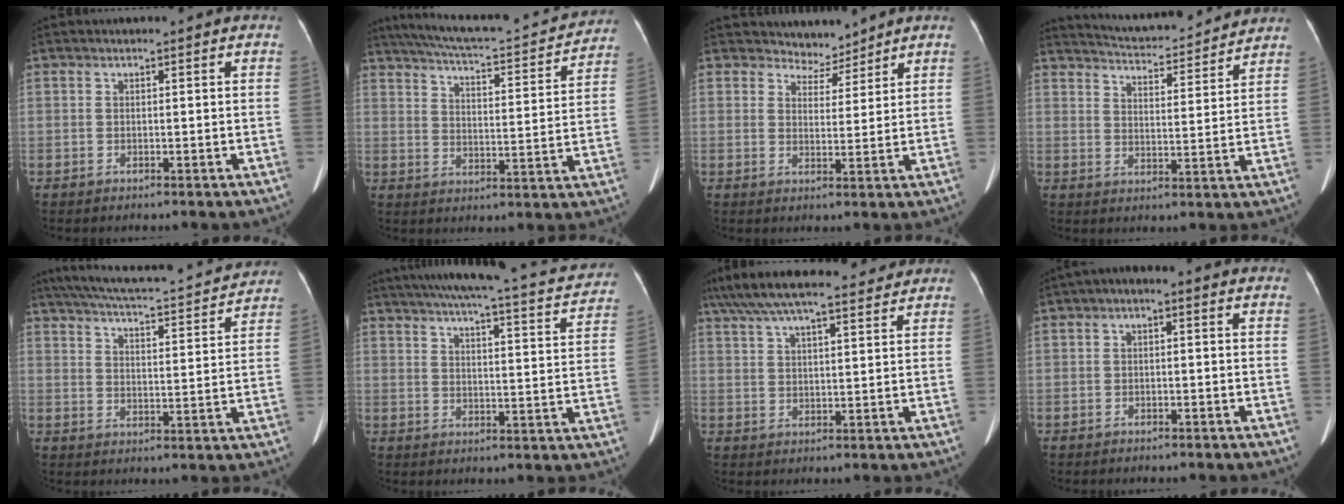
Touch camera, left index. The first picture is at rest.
{"total": 20.8, "force": [18.9, 3.1, 8.3], "torque": [-0.135, 0.000, 0.251]}
{"total": 3.8, "force": [3.5, 1.3, -0.5], "torque": [0.009, 0.000, 0.055]}
{"total": 15.1, "force": [14.3, 1.6, 4.6], "torque": [-0.074, 0.011, 0.200]}
{"total": 20.1, "force": [18.2, 2.5, 8.0], "torque": [-0.136, 0.012, 0.248]}
{"total": 25.4, "force": [22.7, 3.2, 10.9], "torque": [-0.167, -0.018, 0.279]}
{"total": 18.0, "force": [15.4, 3.5, 8.6], "torque": [-0.168, 0.047, 0.233]}
{"total": 2.3, "force": [0.3, 1.2, 1.9], "torque": [-0.030, 0.015, -0.001]}